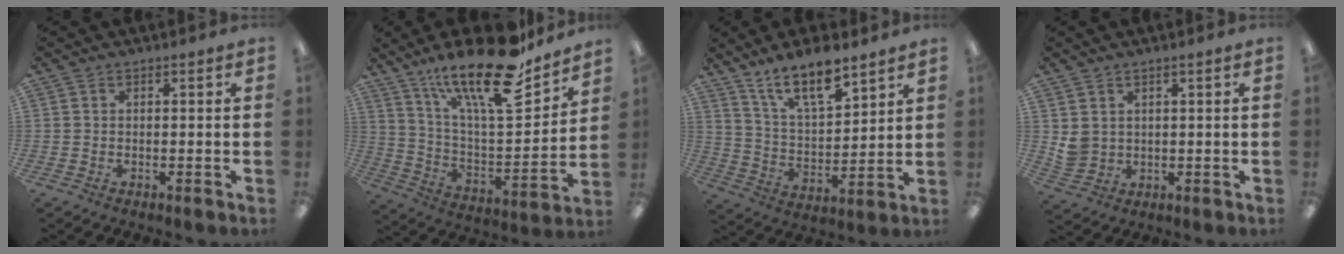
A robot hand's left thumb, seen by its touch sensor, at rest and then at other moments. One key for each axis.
{"total": 23.1, "fx": 16.8, "fy": 6.7, "fz": 14.5, "tx": -0.236, "ty": -0.116, "tz": 0.280}
{"total": 13.2, "fx": 10.7, "fy": 3.9, "fz": 6.8, "tx": -0.127, "ty": -0.062, "tz": 0.190}
{"total": 3.9, "fx": 2.2, "fy": 3.2, "fz": 0.8, "tx": -0.018, "ty": -0.009, "tz": 0.042}